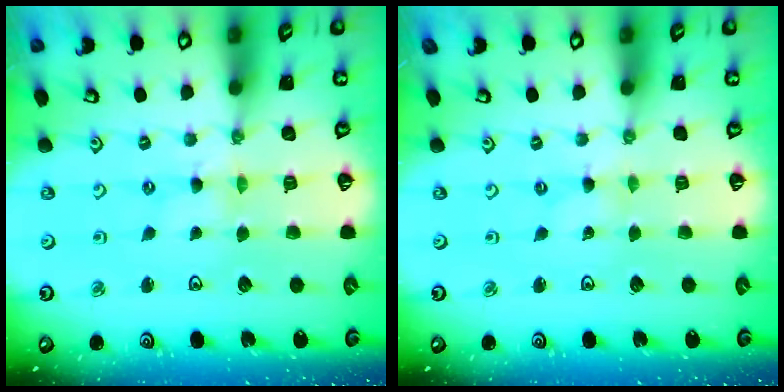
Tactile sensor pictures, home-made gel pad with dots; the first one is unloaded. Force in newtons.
{"total": 0.0}